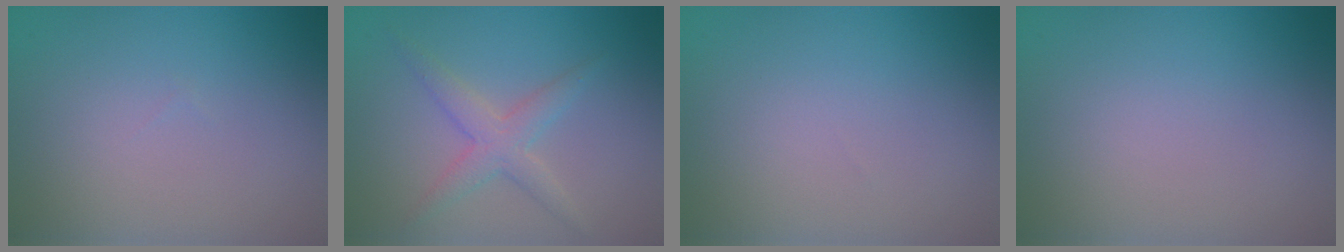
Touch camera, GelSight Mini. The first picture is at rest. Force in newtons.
{"total": 2.7, "press": 2.7, "slide": 0.1}
{"total": 0.0}
{"total": 0.0}